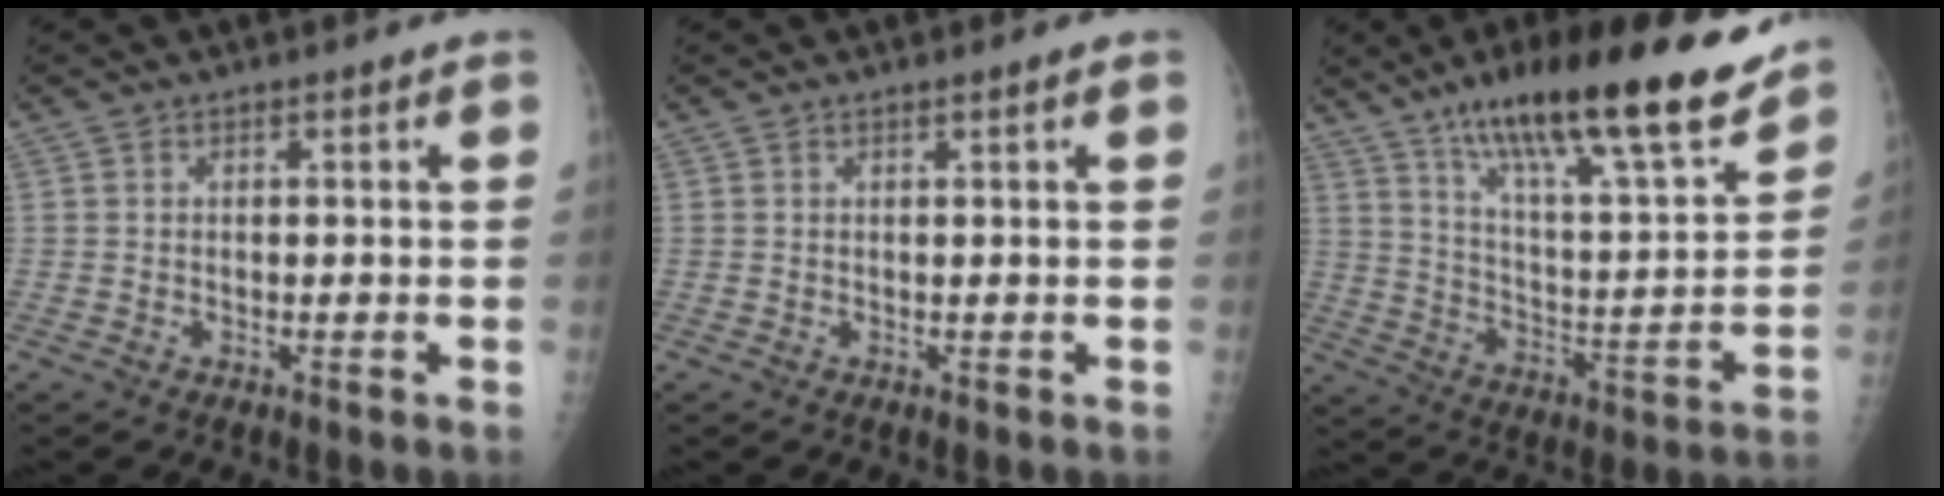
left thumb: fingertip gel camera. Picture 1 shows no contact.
{"total": 0.7, "force": [0.4, -0.1, 0.5], "torque": [-0.013, -0.002, 0.010]}
{"total": 25.9, "force": [18.1, 5.5, 17.7], "torque": [-0.254, -0.067, 0.296]}